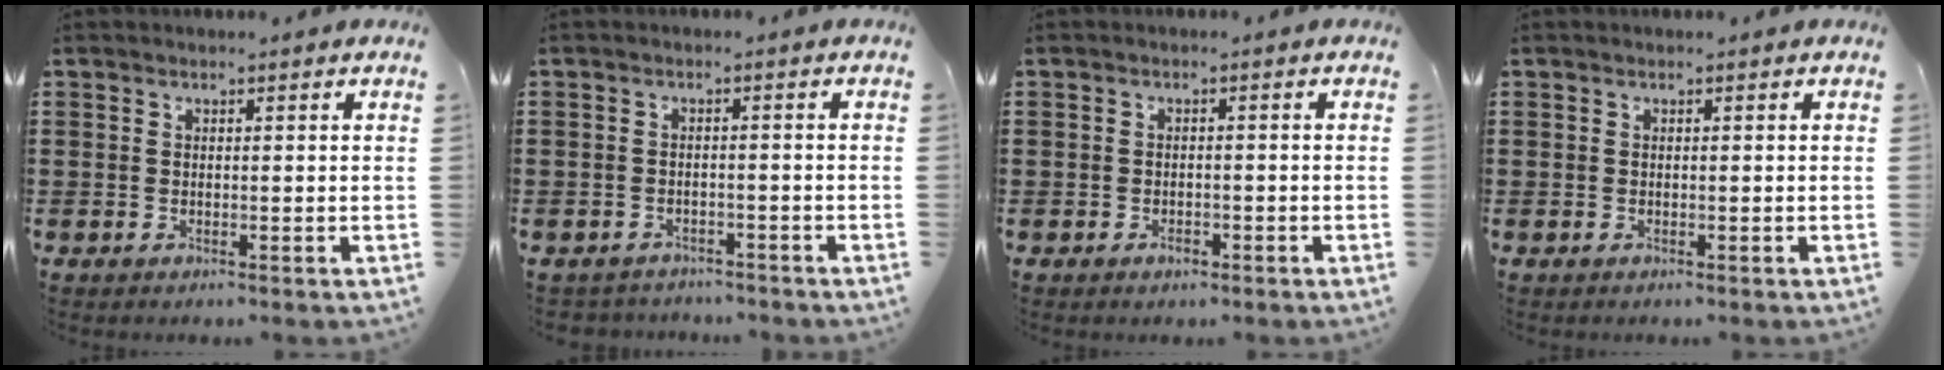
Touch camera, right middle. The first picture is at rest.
{"total": 1.9, "force": [-1.9, 0.3, -0.2], "torque": [-0.003, 0.000, -0.043]}
{"total": 1.1, "force": [-0.8, 0.7, 0.5], "torque": [-0.011, -0.001, -0.015]}
{"total": 0.0}